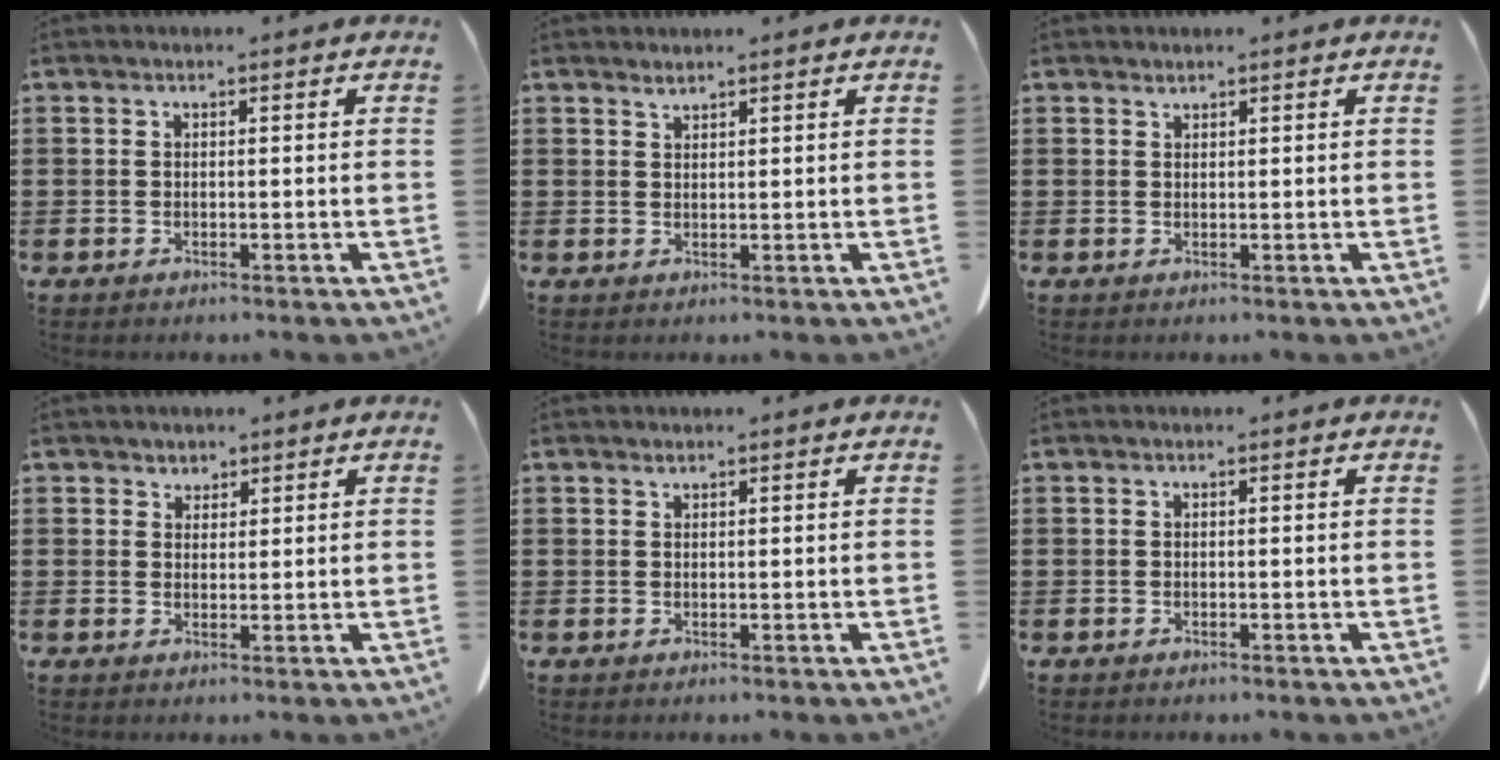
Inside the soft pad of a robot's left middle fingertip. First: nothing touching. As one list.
[{"total": 1.2, "force": [1.1, -0.1, 0.2], "torque": [-0.007, -0.006, 0.024]}, {"total": 0.8, "force": [0.8, 0.0, 0.0], "torque": [-0.004, -0.003, 0.018]}, {"total": 2.0, "force": [1.7, 0.9, 0.0], "torque": [-0.006, 0.003, 0.035]}, {"total": 0.6, "force": [0.5, 0.0, 0.2], "torque": [-0.006, -0.003, 0.012]}, {"total": 0.0}]